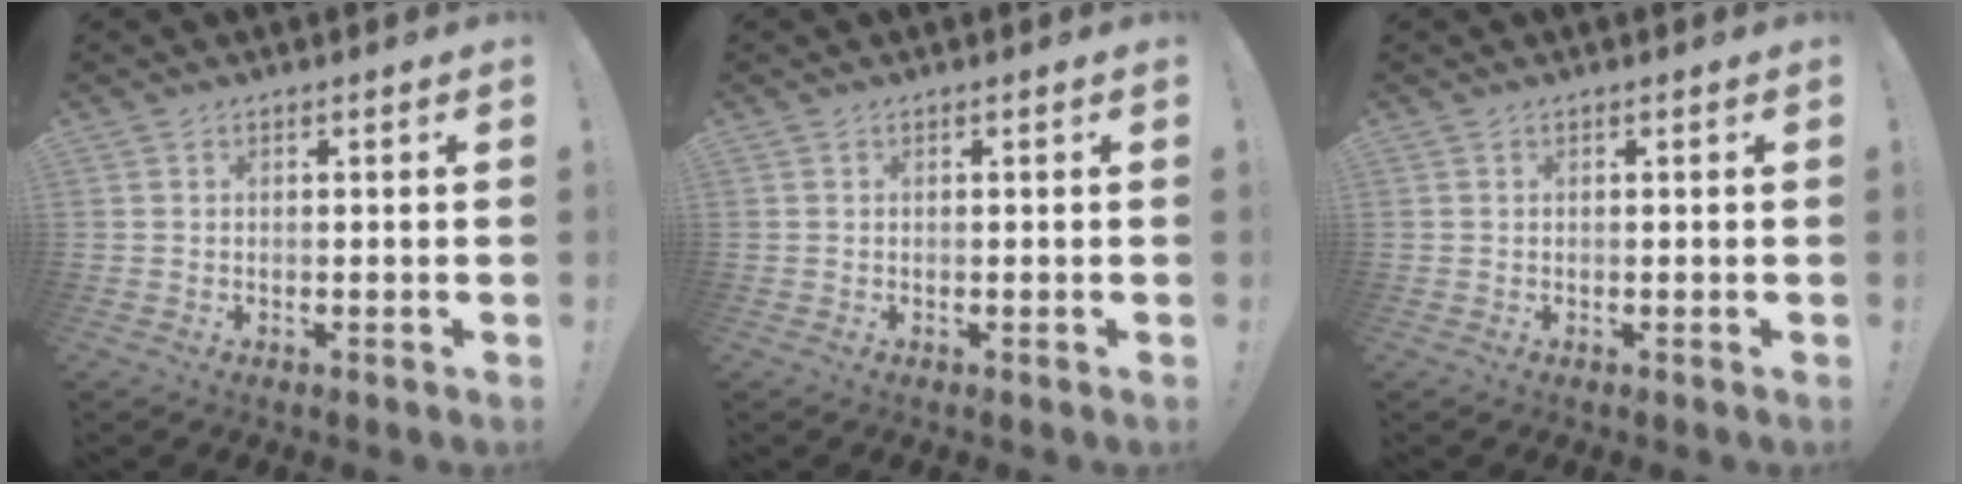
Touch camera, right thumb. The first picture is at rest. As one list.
[{"total": 0.0}, {"total": 0.0}]